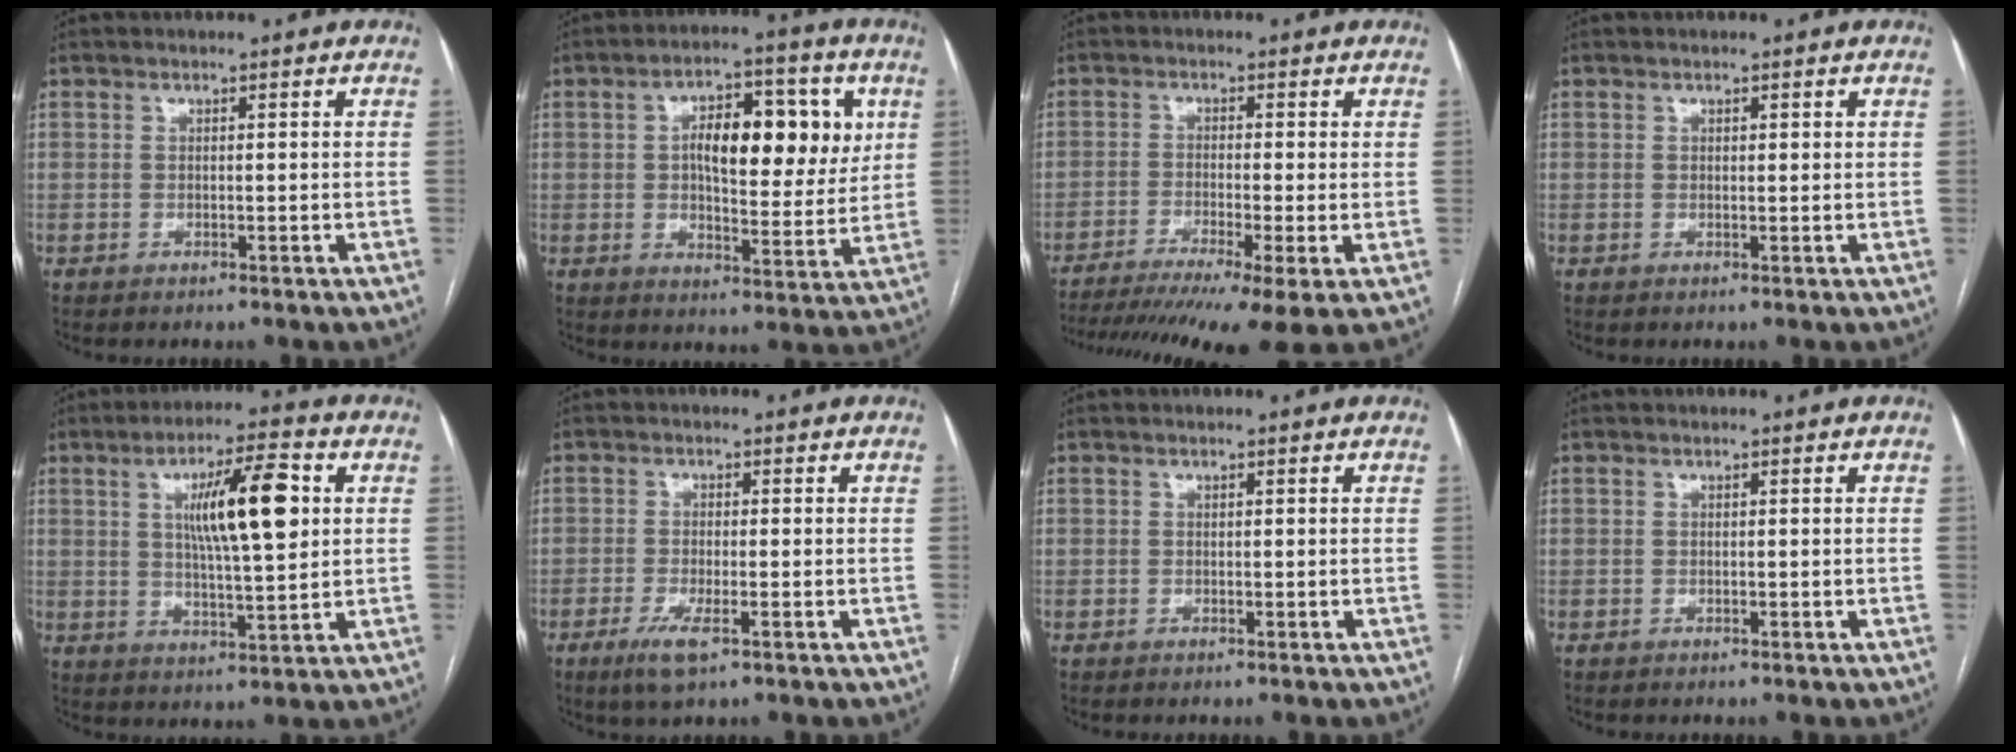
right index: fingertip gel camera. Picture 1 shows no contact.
{"total": 13.7, "force": [3.2, 5.7, 12.0], "torque": [-0.175, 0.024, 0.049]}
{"total": 15.0, "force": [-10.6, 0.7, 10.6], "torque": [-0.161, -0.026, -0.167]}
{"total": 0.8, "force": [0.4, 0.3, 0.5], "torque": [-0.006, 0.000, 0.003]}
{"total": 12.1, "force": [3.0, 1.9, 11.6], "torque": [-0.194, 0.009, 0.049]}
{"total": 4.4, "force": [-2.3, 0.9, 3.7], "torque": [-0.075, -0.008, -0.041]}
{"total": 0.0}
{"total": 0.0}